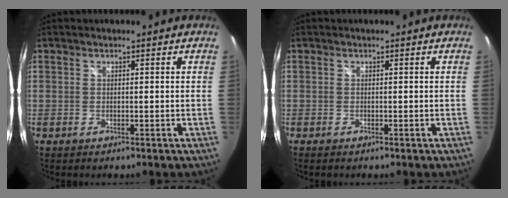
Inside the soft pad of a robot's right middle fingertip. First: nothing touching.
{"total": 0.6, "force": [-0.5, 0.2, 0.3], "torque": [-0.005, -0.003, -0.008]}